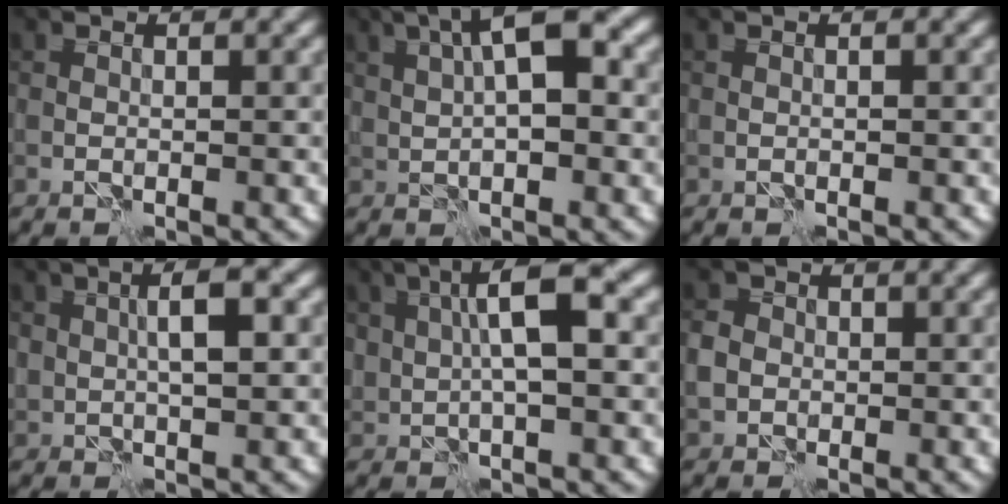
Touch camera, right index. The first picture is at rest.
{"total": 6.8, "force": [1.8, 2.2, 6.1], "torque": [-0.098, 0.019, 0.021]}
{"total": 0.0}
{"total": 3.7, "force": [0.7, 1.7, 3.2], "torque": [-0.062, 0.007, 0.011]}
{"total": 6.1, "force": [1.1, 2.3, 5.5], "torque": [-0.097, 0.016, 0.015]}
{"total": 2.4, "force": [-0.3, 2.2, 1.0], "torque": [-0.018, 0.002, -0.006]}